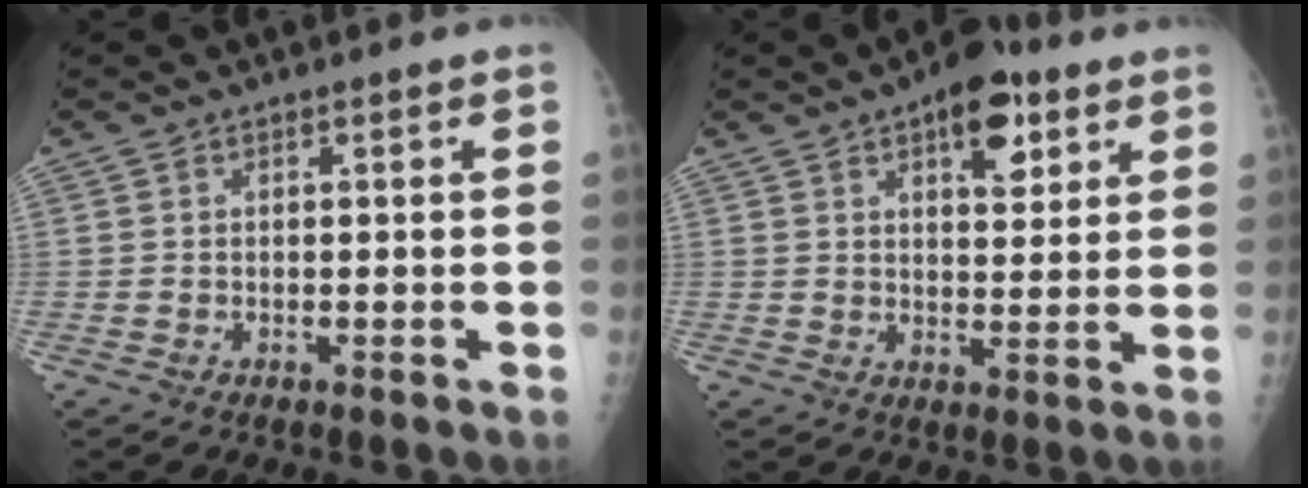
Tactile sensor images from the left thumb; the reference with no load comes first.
{"total": 9.9, "force": [5.2, 4.8, 6.9], "torque": [-0.071, -0.019, 0.070]}